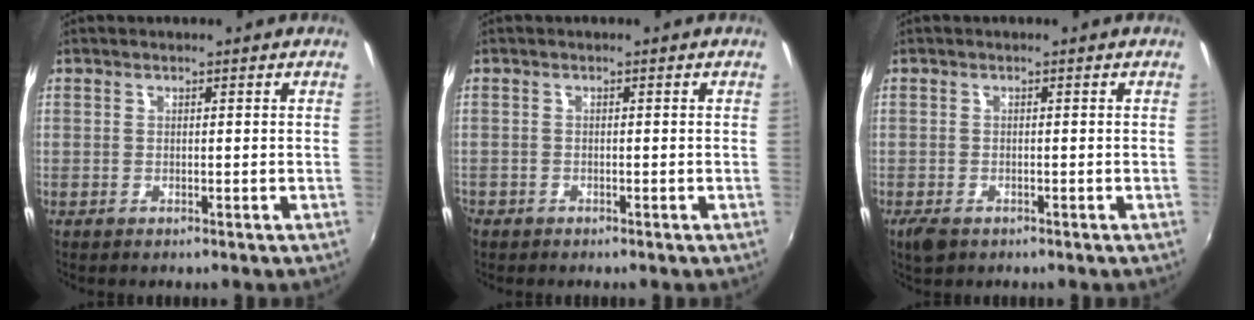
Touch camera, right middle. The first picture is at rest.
{"total": 1.6, "force": [-1.3, 1.0, 0.2], "torque": [-0.012, -0.003, -0.025]}
{"total": 3.1, "force": [-1.9, 1.6, 1.7], "torque": [-0.039, -0.011, -0.035]}